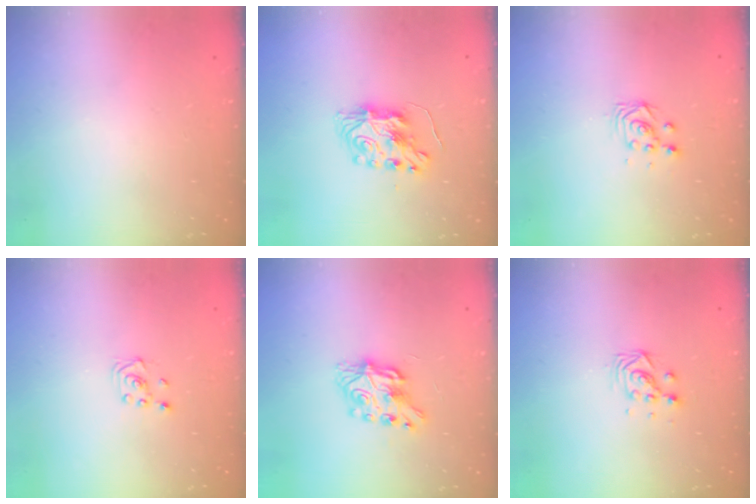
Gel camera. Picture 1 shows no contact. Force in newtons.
{"total": 8.1, "press": 8.1, "slide": 0.5}
{"total": 2.9, "press": 2.9, "slide": 0.4}
{"total": 1.9, "press": 1.8, "slide": 0.6}
{"total": 8.6, "press": 8.5, "slide": 0.8}
{"total": 3.7, "press": 3.7, "slide": 0.3}